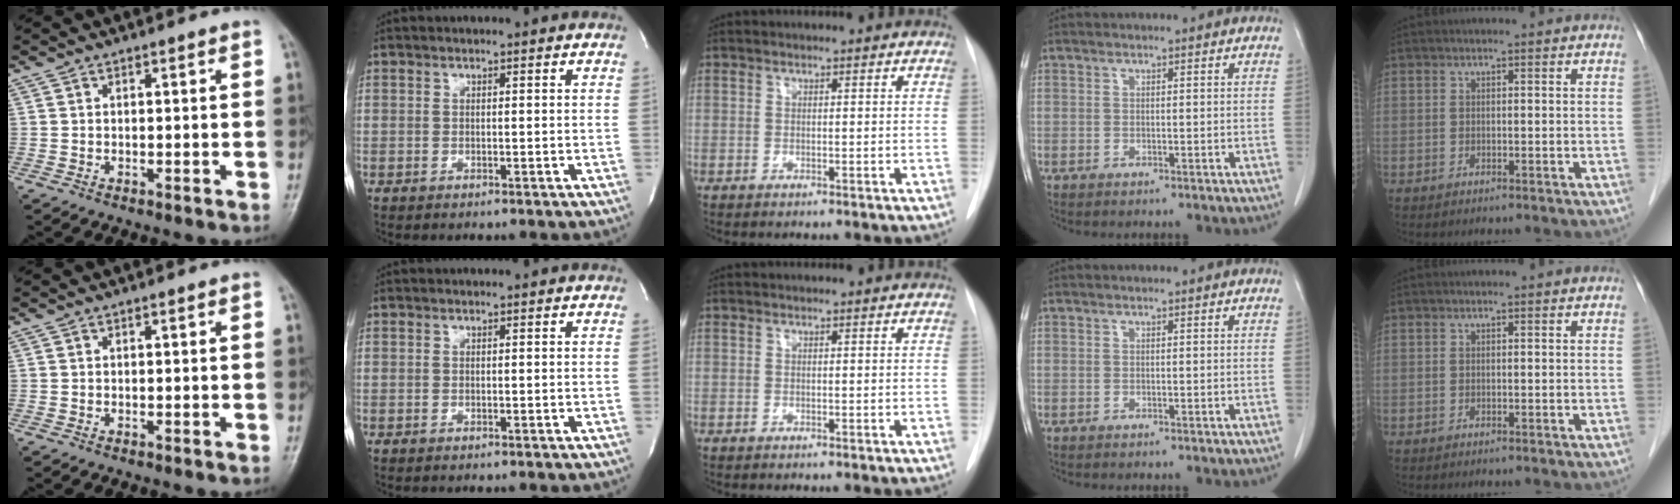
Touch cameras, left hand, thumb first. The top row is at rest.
{}